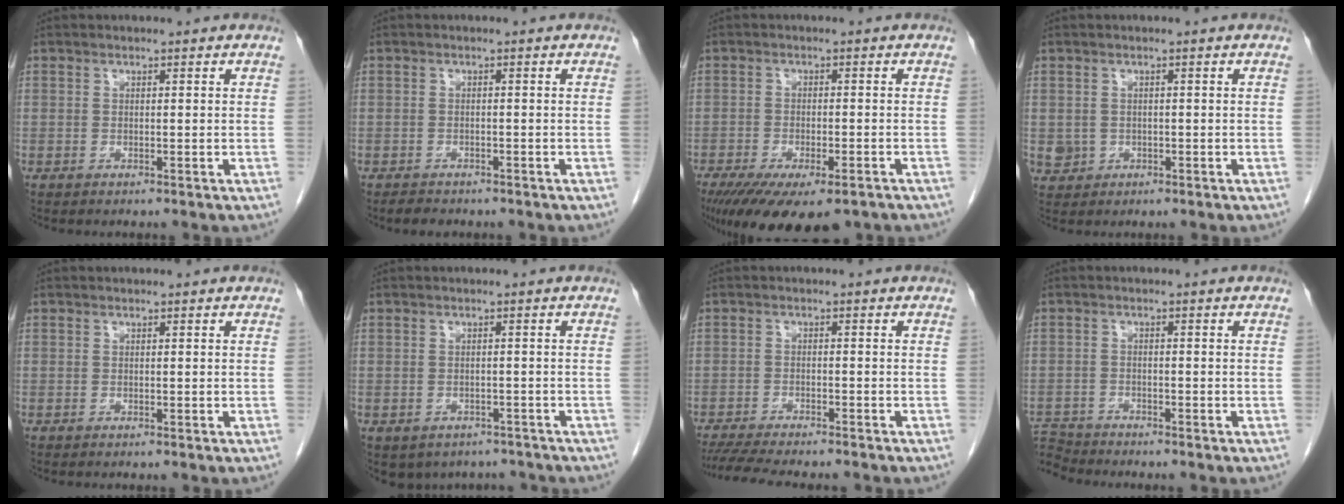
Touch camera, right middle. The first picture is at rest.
{"total": 2.4, "force": [-2.1, 1.0, 0.7], "torque": [-0.020, -0.002, -0.028]}
{"total": 15.1, "force": [-10.8, 4.8, 9.4], "torque": [-0.161, -0.028, -0.156]}
{"total": 2.4, "force": [-0.3, 2.4, 0.5], "torque": [-0.003, 0.005, 0.003]}
{"total": 0.0}
{"total": 7.4, "force": [-6.0, 4.2, 1.3], "torque": [-0.012, 0.013, -0.067]}
{"total": 12.3, "force": [-10.9, 1.6, 5.6], "torque": [-0.084, -0.015, -0.155]}
{"total": 5.0, "force": [-5.0, 0.2, -0.4], "torque": [0.009, -0.005, -0.094]}